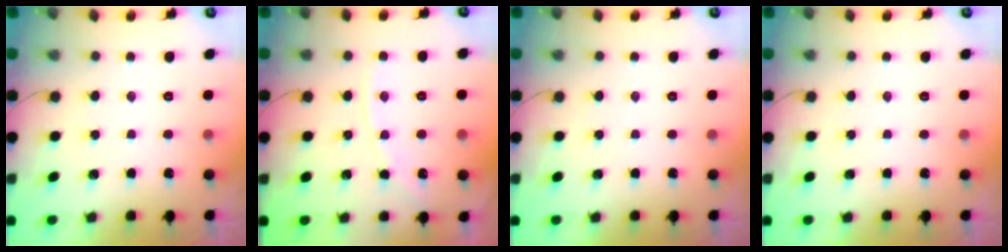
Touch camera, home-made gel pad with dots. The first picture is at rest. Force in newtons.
{"total": 4.8, "press": 4.8, "slide": 0.7}
{"total": 0.0}
{"total": 0.0}